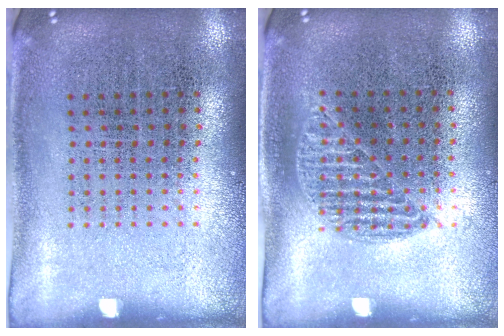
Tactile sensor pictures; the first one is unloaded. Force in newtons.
{"total": 0.8, "press": 0.6, "slide": 0.5}